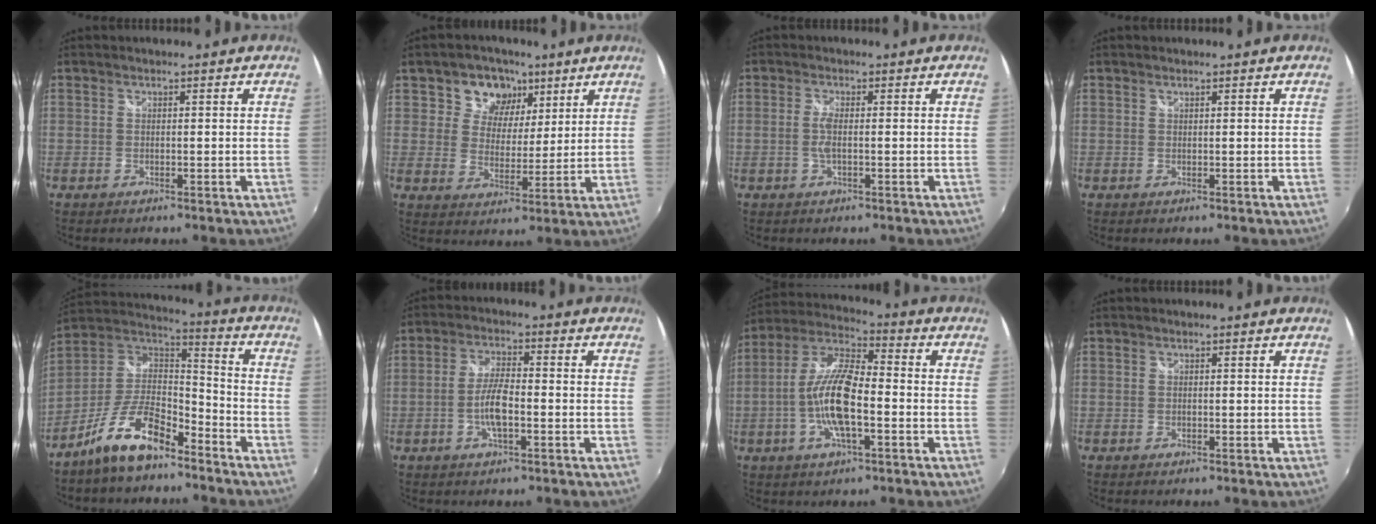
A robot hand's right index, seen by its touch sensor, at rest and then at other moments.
{"total": 8.6, "force": [4.4, 6.9, 2.7], "torque": [-0.050, 0.007, 0.072]}
{"total": 2.4, "force": [-0.4, 0.3, 2.4], "torque": [-0.049, -0.001, -0.008]}
{"total": 0.0}
{"total": 14.0, "force": [-9.4, 5.1, 9.1], "torque": [-0.195, 0.011, -0.174]}
{"total": 6.2, "force": [-1.8, 1.7, 5.6], "torque": [-0.114, 0.003, -0.036]}
{"total": 12.9, "force": [-3.2, 3.9, 11.8], "torque": [-0.245, 0.003, -0.064]}
{"total": 0.0}